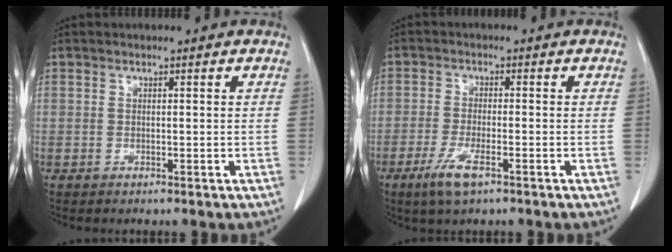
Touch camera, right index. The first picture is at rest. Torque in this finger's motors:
{"motor_torque": [0.57, -0.28, 0.12, 0.08]}